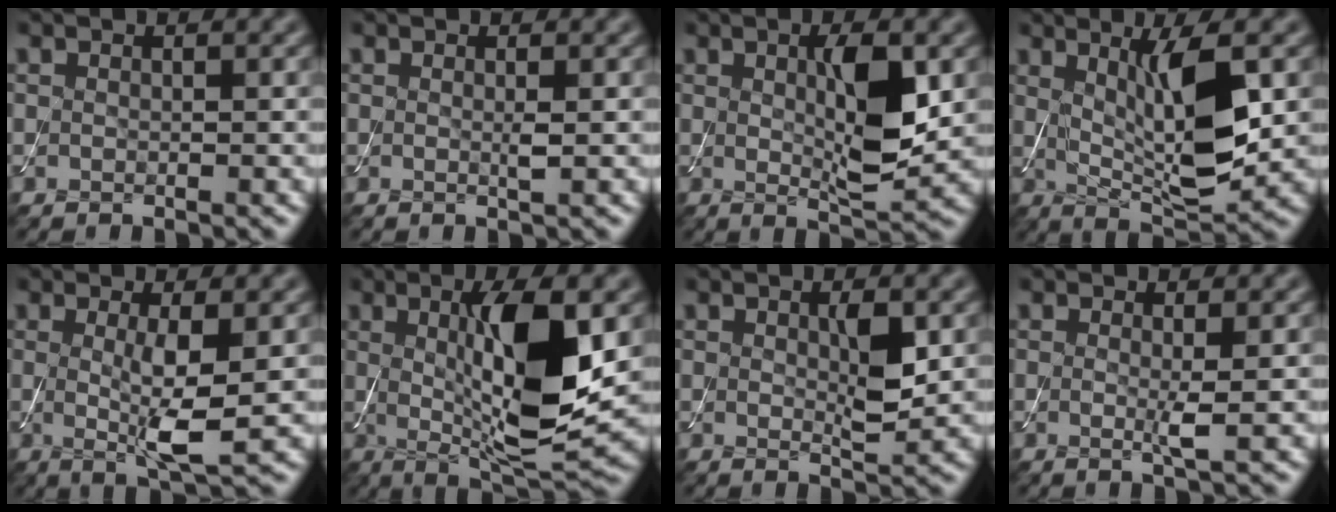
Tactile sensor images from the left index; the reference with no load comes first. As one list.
[{"total": 0.7, "force": [0.0, 0.0, 0.7], "torque": [-0.016, -0.001, -0.001]}, {"total": 5.6, "force": [0.8, 1.5, 5.3], "torque": [-0.093, -0.005, 0.019]}, {"total": 7.0, "force": [1.3, 1.7, 6.7], "torque": [-0.115, -0.015, 0.029]}, {"total": 4.4, "force": [0.0, 0.7, 4.3], "torque": [-0.082, -0.014, 0.005]}, {"total": 10.1, "force": [0.7, 2.5, 9.8], "torque": [-0.156, -0.014, 0.022]}, {"total": 2.9, "force": [0.6, 0.8, 2.7], "torque": [-0.049, -0.007, 0.012]}, {"total": 1.4, "force": [0.0, 0.0, 1.4], "torque": [-0.032, -0.006, -0.001]}]